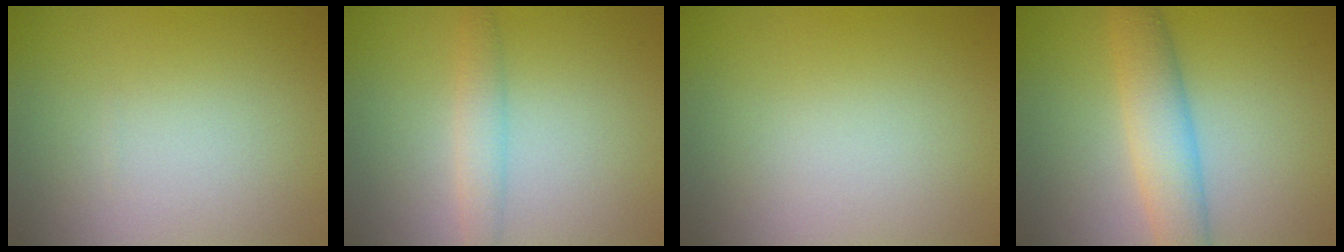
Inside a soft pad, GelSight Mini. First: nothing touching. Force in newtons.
{"total": 2.0, "press": 2.0, "slide": 0.2}
{"total": 0.0}
{"total": 4.7, "press": 4.7, "slide": 0.2}